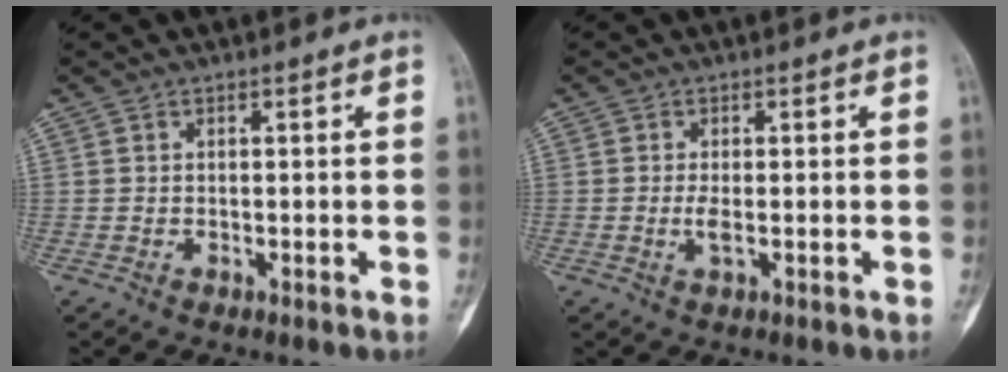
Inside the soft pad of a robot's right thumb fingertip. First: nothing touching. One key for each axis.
{"total": 1.8, "fx": -0.2, "fy": 0.5, "fz": 1.7, "tx": -0.040, "ty": -0.004, "tz": -0.006}